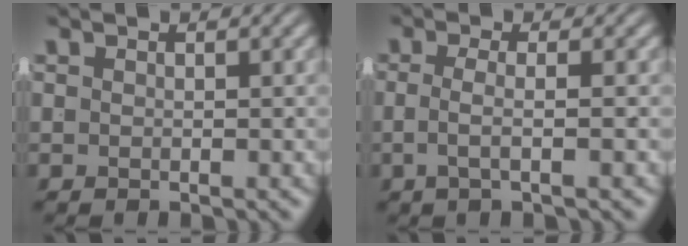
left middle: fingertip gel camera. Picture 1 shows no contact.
{"total": 2.2, "force": [-0.6, -0.3, 2.1], "torque": [-0.038, -0.008, -0.007]}